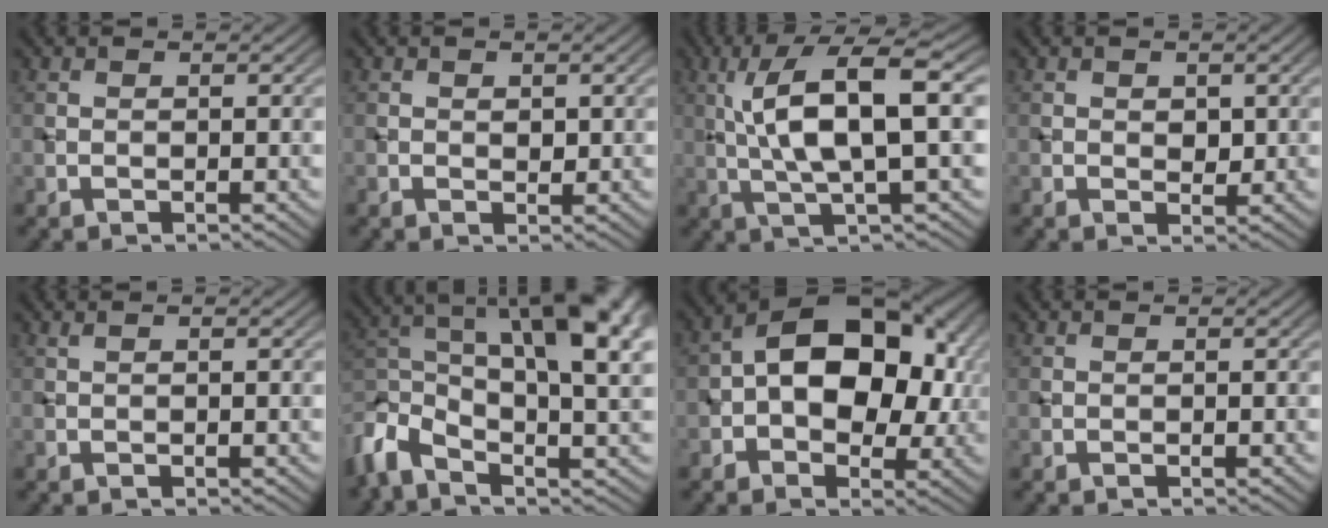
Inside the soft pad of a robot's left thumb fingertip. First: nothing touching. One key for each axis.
{"total": 1.2, "fx": 0.2, "fy": 0.7, "fz": 0.9, "tx": -0.013, "ty": -0.001, "tz": 0.005}
{"total": 10.2, "fx": 1.5, "fy": 2.4, "fz": 9.8, "tx": -0.189, "ty": 0.011, "tz": 0.028}
{"total": 1.7, "fx": 0.3, "fy": 1.2, "fz": 1.2, "tx": -0.021, "ty": -0.004, "tz": 0.005}
{"total": 0.5, "fx": 0.2, "fy": 0.0, "fz": 0.5, "tx": -0.012, "ty": 0.005, "tz": 0.004}
{"total": 14.3, "fx": 0.4, "fy": 6.5, "fz": 12.7, "tx": -0.251, "ty": -0.004, "tz": 0.000}
{"total": 14.1, "fx": 0.6, "fy": 8.9, "fz": 10.9, "tx": -0.156, "ty": 0.024, "tz": 0.002}
{"total": 0.0}